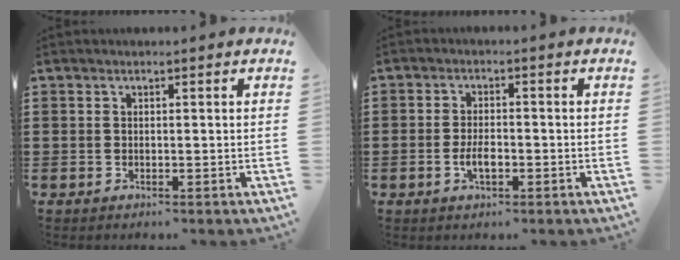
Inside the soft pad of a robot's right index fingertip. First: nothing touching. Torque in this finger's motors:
{"motor_torque": [0.53, 0.10, 0.39, 0.07]}